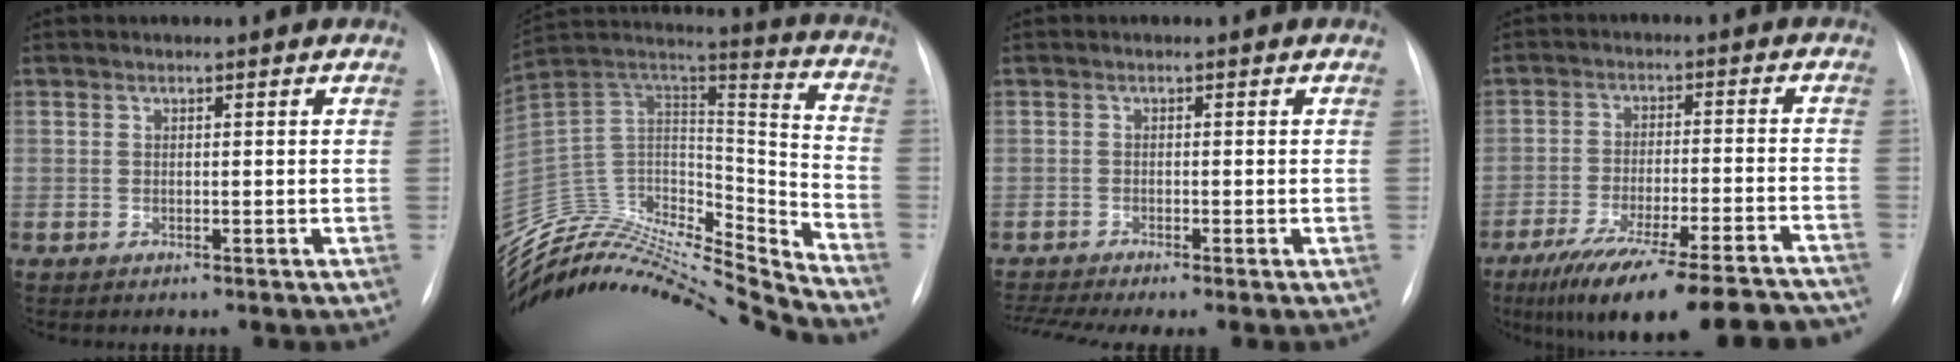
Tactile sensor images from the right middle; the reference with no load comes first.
{"total": 26.9, "force": [-26.2, 2.5, 5.3], "torque": [-0.107, 0.048, -0.423]}
{"total": 4.7, "force": [-3.7, -0.3, 2.9], "torque": [-0.056, -0.005, -0.064]}
{"total": 23.8, "force": [-20.5, 2.8, 11.7], "torque": [-0.134, -0.019, -0.289]}